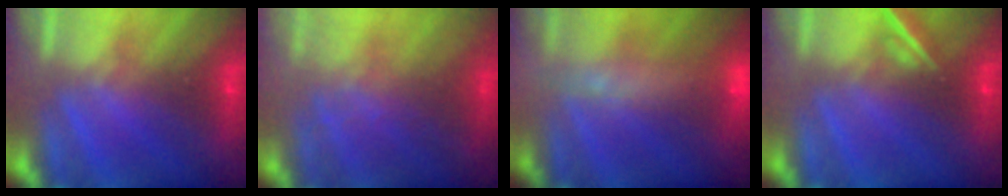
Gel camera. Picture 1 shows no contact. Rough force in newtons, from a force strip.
{"total": 7.1}
{"total": 9.8}
{"total": 2.1}